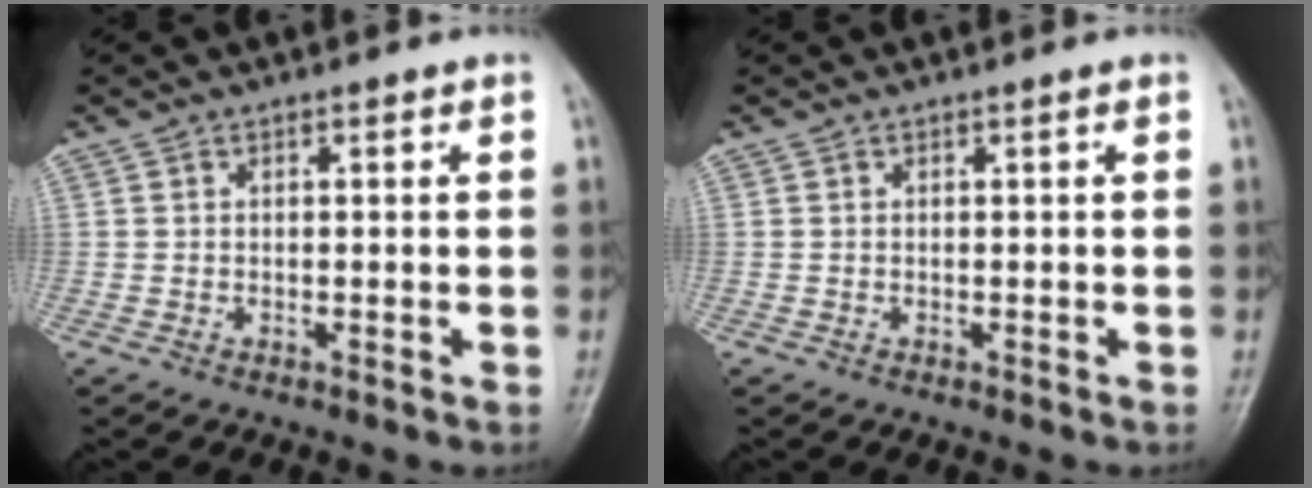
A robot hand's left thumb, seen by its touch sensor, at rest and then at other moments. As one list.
[{"total": 0.0}]